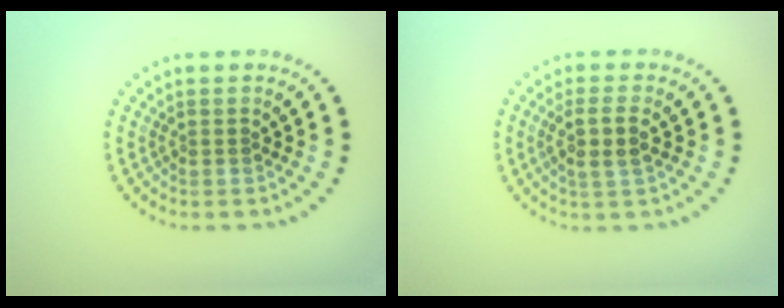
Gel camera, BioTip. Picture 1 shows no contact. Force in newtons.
{"total": 2.6, "press": 2.3, "slide": 1.1}